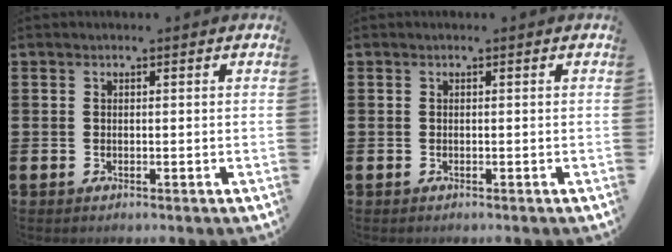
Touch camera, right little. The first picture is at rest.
{"total": 0.0}